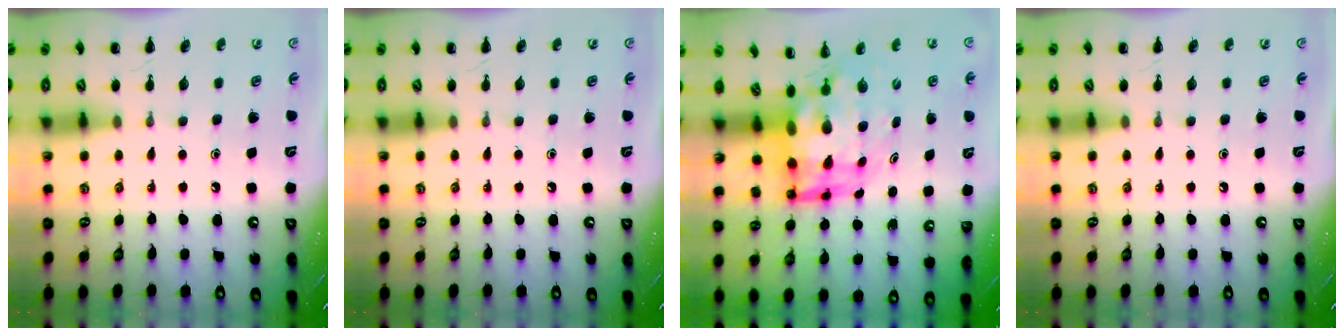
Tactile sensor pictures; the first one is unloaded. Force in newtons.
{"total": 0.0}
{"total": 7.6, "press": 7.2, "slide": 2.4}
{"total": 0.0}